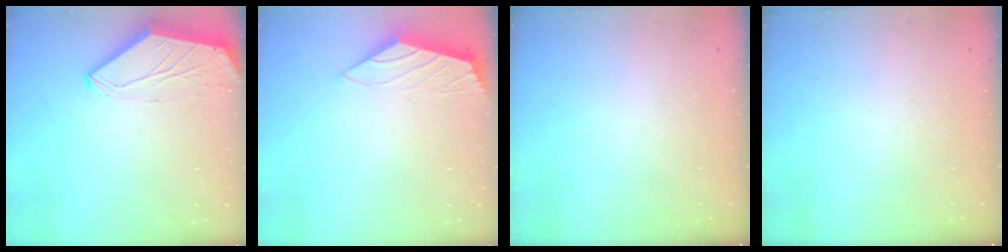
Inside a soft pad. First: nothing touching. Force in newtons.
{"total": 0.0}
{"total": 0.0}
{"total": 0.0}